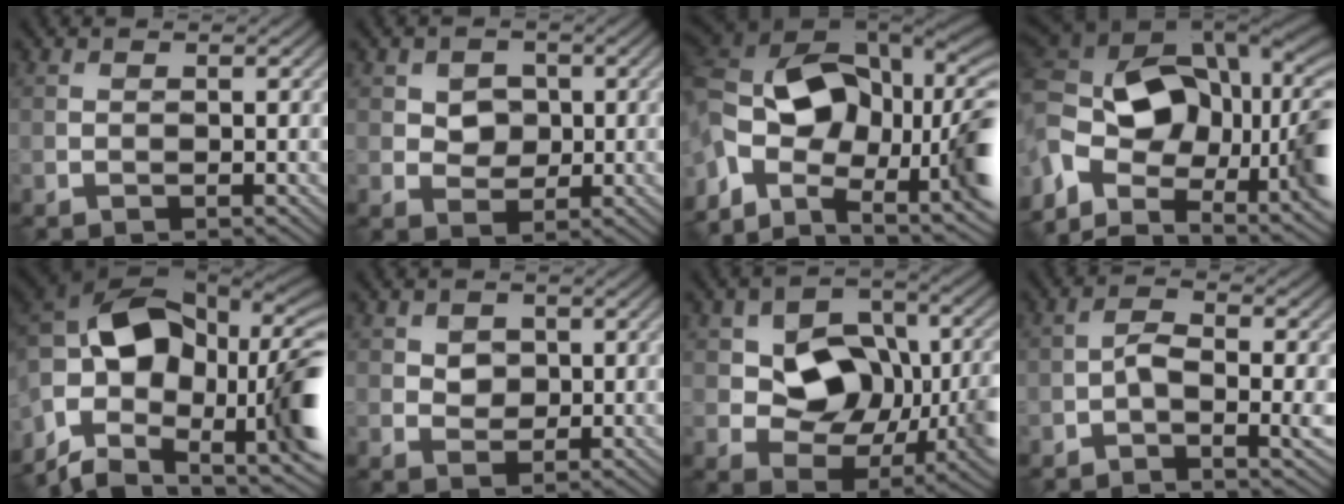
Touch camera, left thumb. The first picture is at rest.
{"total": 3.3, "force": [0.5, 2.8, 1.7], "torque": [-0.035, -0.002, -0.003]}
{"total": 16.8, "force": [-2.4, 9.8, 13.5], "torque": [-0.243, -0.002, -0.040]}
{"total": 16.9, "force": [-2.2, 8.7, 14.4], "torque": [-0.266, 0.003, -0.038]}
{"total": 15.8, "force": [-3.9, 10.7, 10.9], "torque": [-0.196, -0.016, -0.067]}
{"total": 2.4, "force": [0.6, 2.0, 1.2], "torque": [-0.028, -0.002, 0.005]}
{"total": 10.5, "force": [0.3, 7.5, 7.4], "torque": [-0.133, -0.009, 0.009]}
{"total": 3.9, "force": [-1.3, 1.3, 3.4], "torque": [-0.065, 0.004, -0.031]}